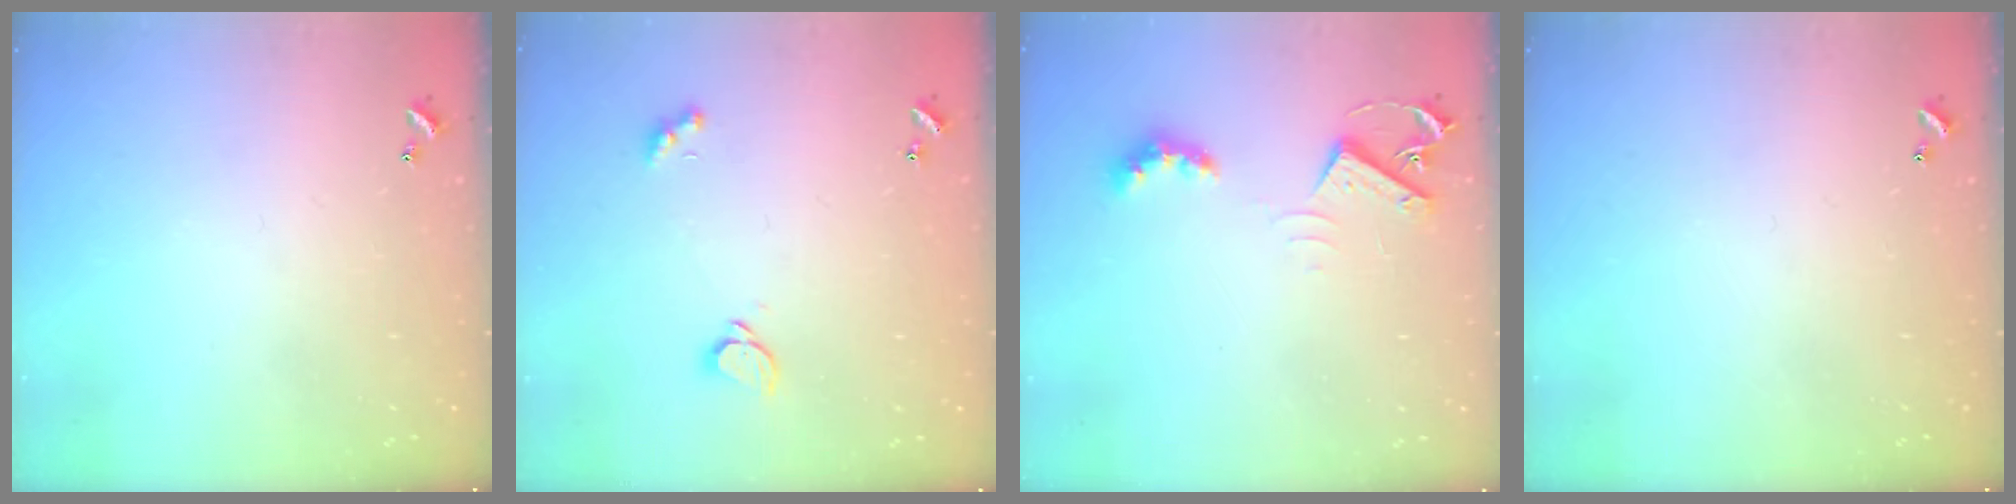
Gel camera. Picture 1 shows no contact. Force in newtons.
{"total": 1.9, "press": 1.8, "slide": 0.5}
{"total": 4.2, "press": 4.2, "slide": 0.7}
{"total": 0.0}